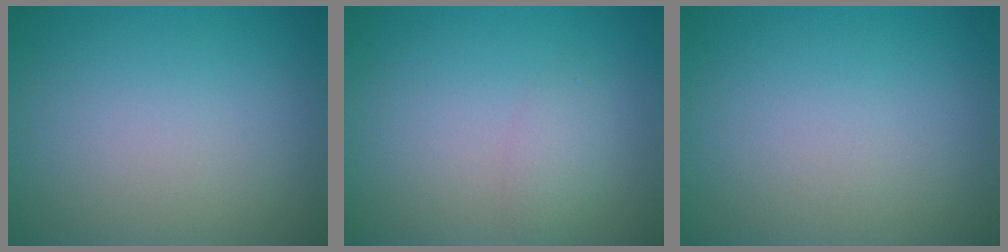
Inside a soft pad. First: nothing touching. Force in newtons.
{"total": 1.4, "press": 1.4, "slide": 0.0}
{"total": 0.0}